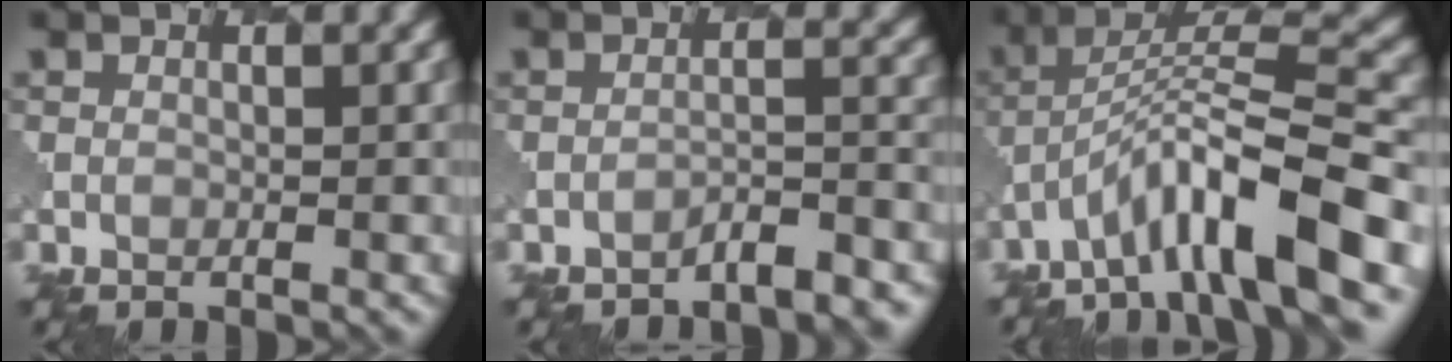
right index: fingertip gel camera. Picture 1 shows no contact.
{"total": 4.0, "force": [-3.6, 0.8, 1.7], "torque": [-0.024, 0.005, -0.048]}
{"total": 9.5, "force": [-5.6, 1.9, 7.5], "torque": [-0.119, 0.019, -0.101]}